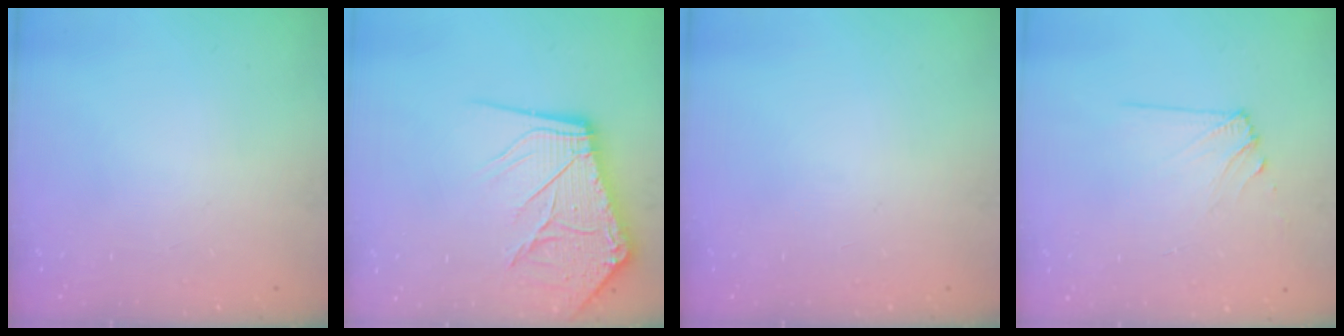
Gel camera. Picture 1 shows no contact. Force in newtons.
{"total": 16.4, "press": 16.2, "slide": 2.0}
{"total": 0.0}
{"total": 6.2, "press": 6.2, "slide": 0.9}